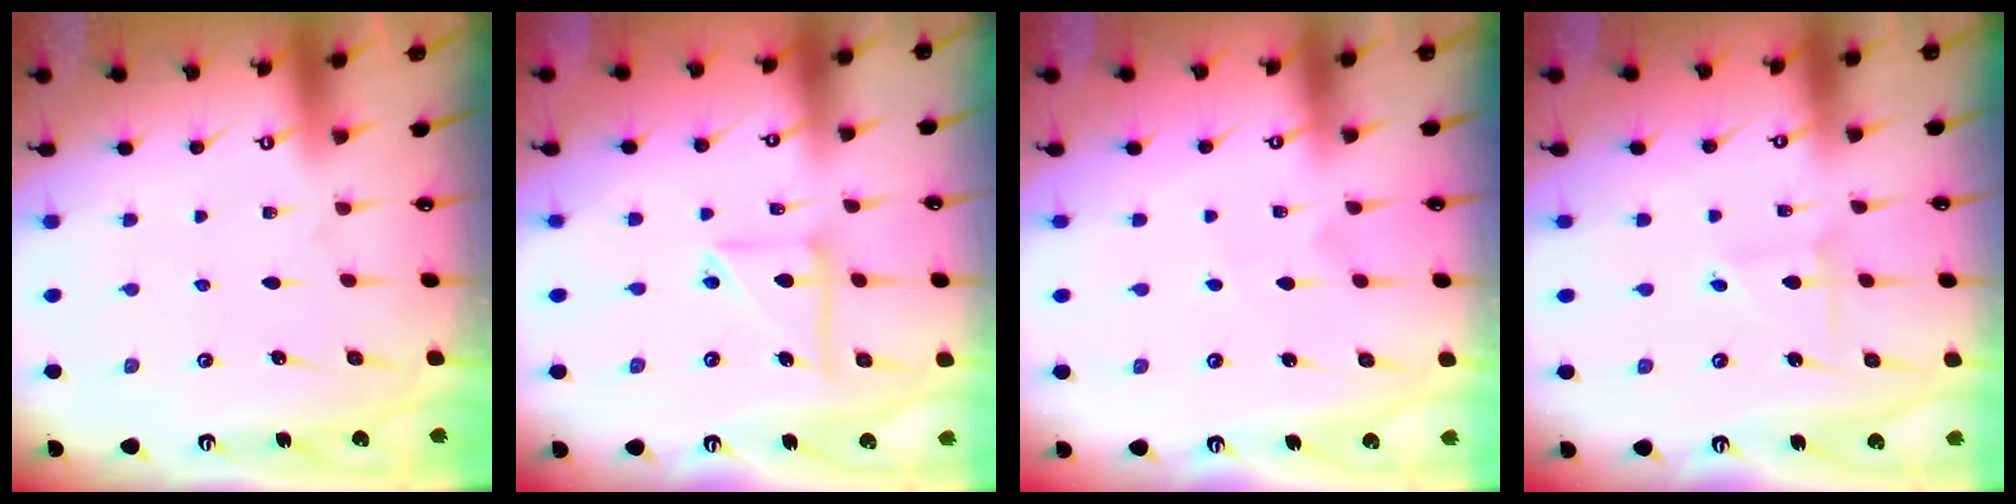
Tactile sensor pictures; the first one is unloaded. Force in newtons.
{"total": 10.3, "press": 10.2, "slide": 1.4}
{"total": 2.9, "press": 2.9, "slide": 0.2}
{"total": 2.9, "press": 2.9, "slide": 0.1}